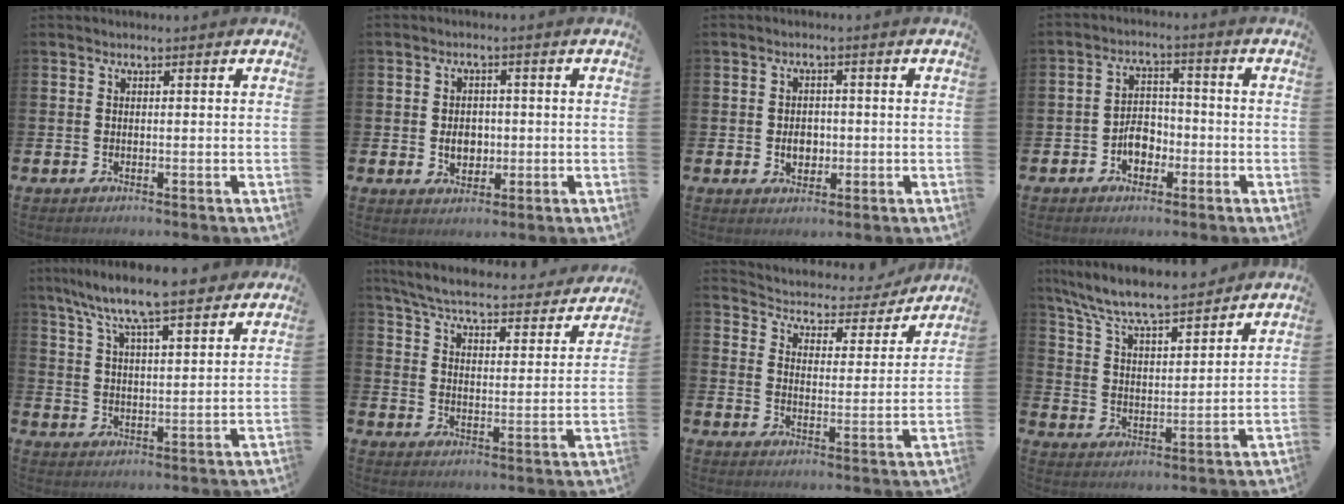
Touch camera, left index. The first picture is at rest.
{"total": 3.4, "force": [-0.3, 2.7, 2.1], "torque": [-0.020, -0.002, -0.015]}
{"total": 2.9, "force": [-0.4, 2.3, 1.8], "torque": [-0.019, -0.001, -0.015]}
{"total": 4.1, "force": [-1.8, 2.9, 2.2], "torque": [-0.035, 0.004, -0.040]}
{"total": 9.1, "force": [8.2, 1.2, 3.9], "torque": [-0.098, -0.037, 0.145]}
{"total": 6.0, "force": [5.6, 0.8, 2.0], "torque": [-0.066, -0.040, 0.091]}
{"total": 4.0, "force": [3.8, 1.4, 0.1], "torque": [-0.021, -0.040, 0.056]}
{"total": 8.1, "force": [7.7, 0.8, 2.5], "torque": [-0.084, -0.051, 0.135]}